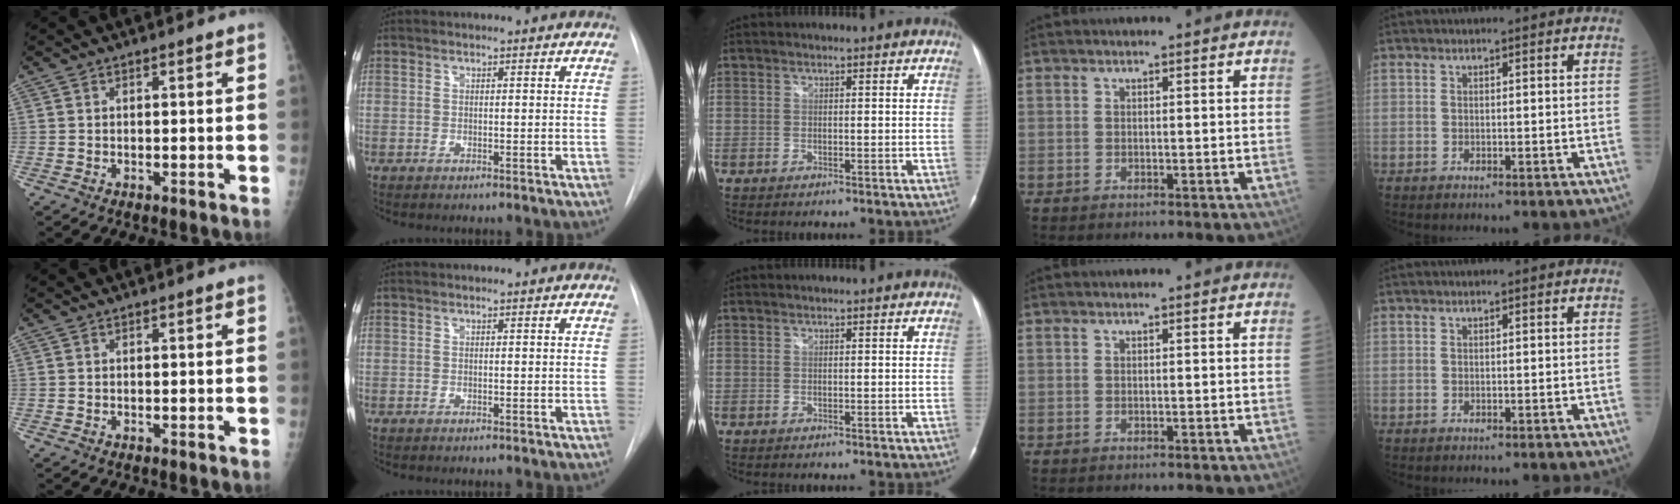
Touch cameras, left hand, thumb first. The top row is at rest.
{}